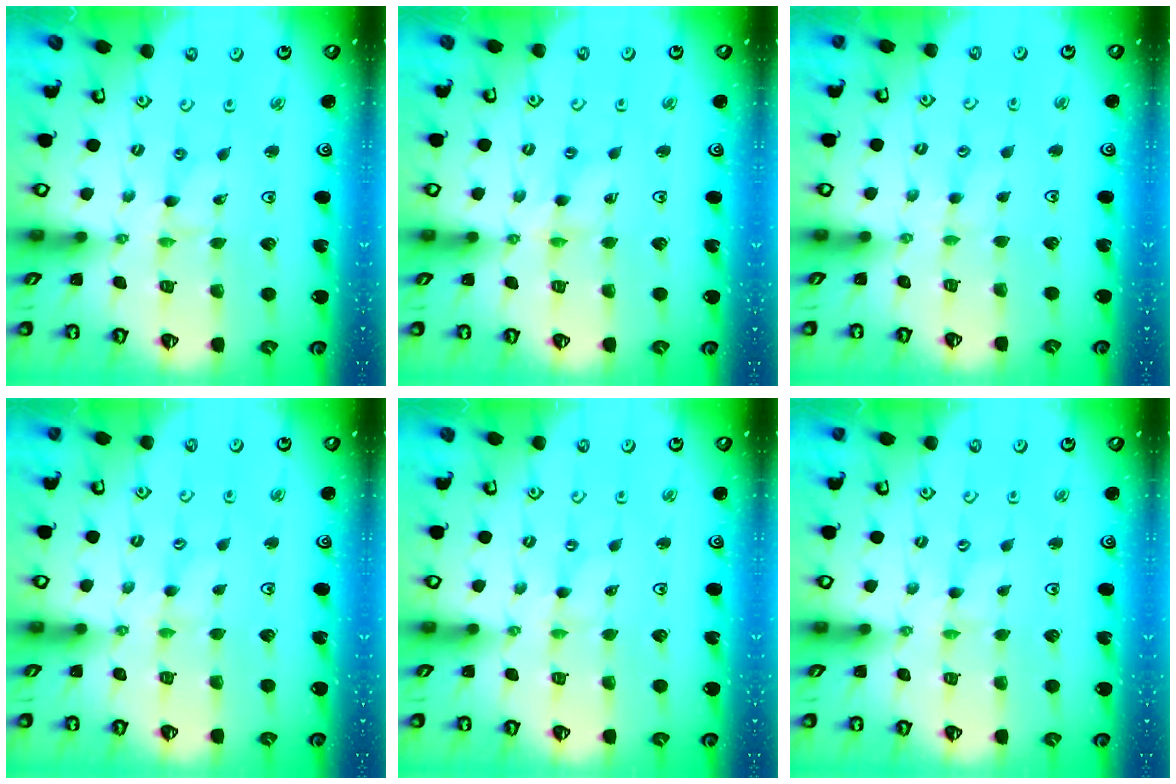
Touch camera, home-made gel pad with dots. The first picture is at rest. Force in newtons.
{"total": 2.6, "press": 2.6, "slide": 0.4}
{"total": 1.8, "press": 1.8, "slide": 0.3}
{"total": 1.3, "press": 1.3, "slide": 0.3}
{"total": 0.0}
{"total": 0.0}